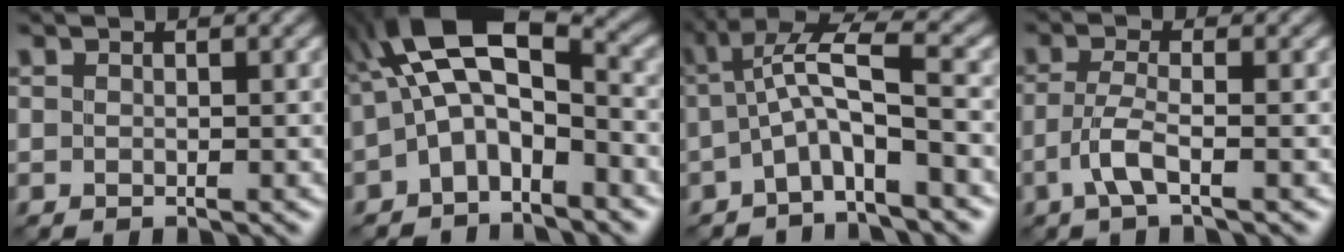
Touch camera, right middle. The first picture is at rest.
{"total": 8.9, "force": [-0.6, 4.1, 7.8], "torque": [-0.140, 0.028, -0.031]}
{"total": 5.3, "force": [-0.8, 1.4, 5.0], "torque": [-0.096, 0.016, -0.025]}
{"total": 2.8, "force": [-1.2, 0.6, 2.4], "torque": [-0.055, 0.002, -0.032]}